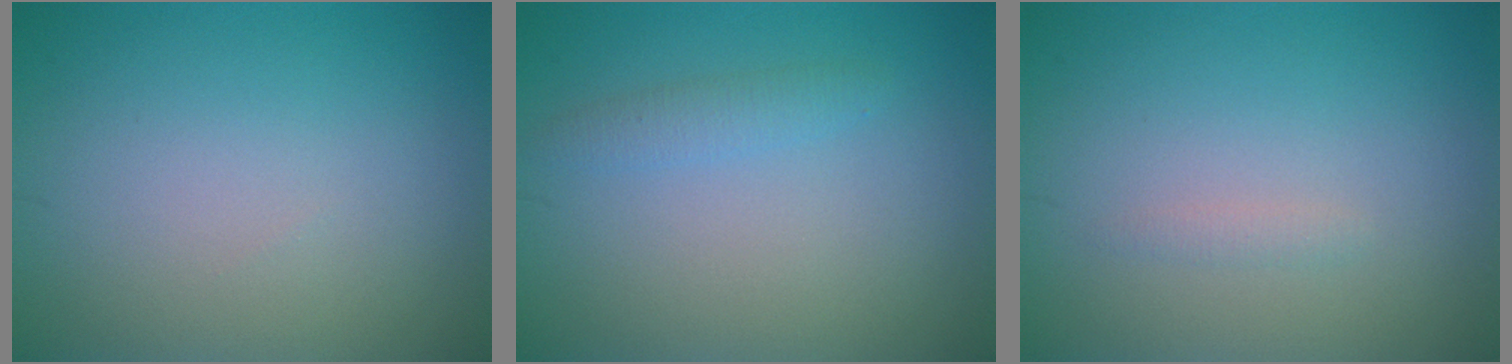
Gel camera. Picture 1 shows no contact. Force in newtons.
{"total": 1.4, "press": 1.4, "slide": 0.1}
{"total": 0.7, "press": 0.7, "slide": 0.0}